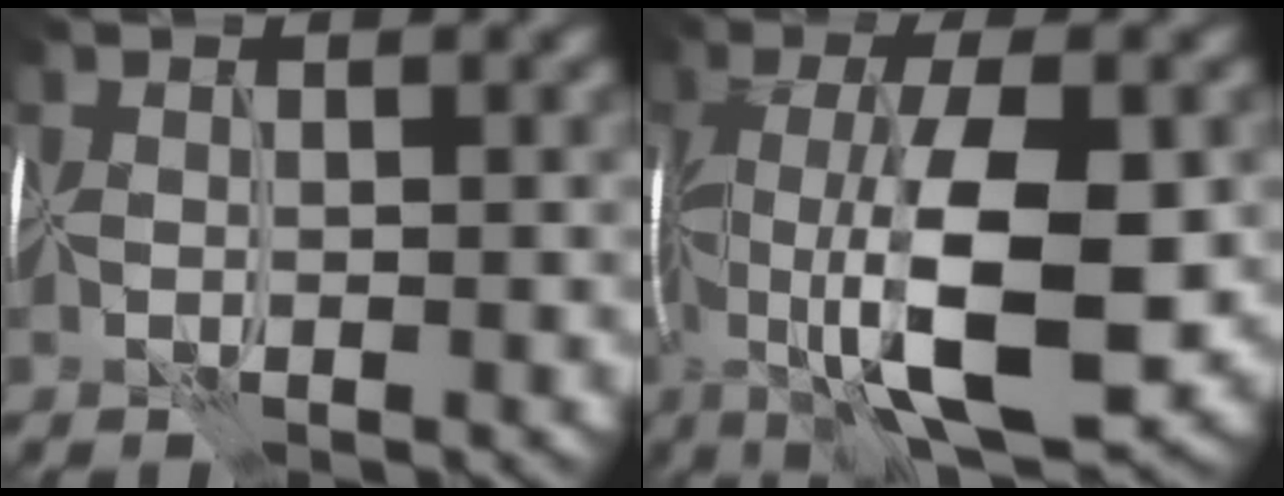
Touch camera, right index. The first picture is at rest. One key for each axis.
{"total": 12.4, "fx": -1.9, "fy": 4.4, "fz": 11.5, "tx": -0.202, "ty": -0.001, "tz": -0.031}